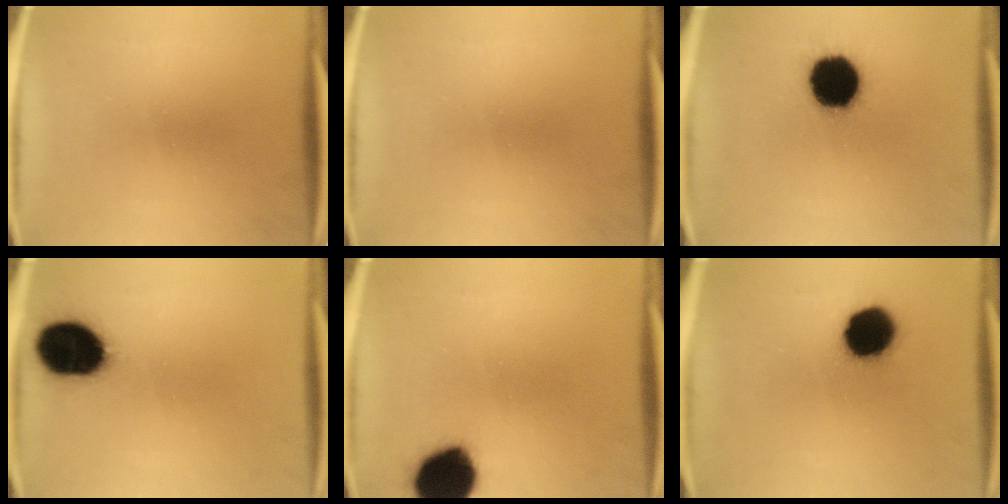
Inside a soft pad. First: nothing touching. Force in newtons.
{"total": 0.0}
{"total": 18.4}
{"total": 17.6}
{"total": 15.9}
{"total": 14.6}